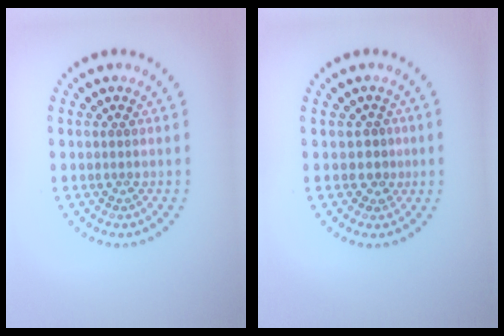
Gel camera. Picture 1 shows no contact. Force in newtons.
{"total": 1.7, "press": 1.3, "slide": 1.1}